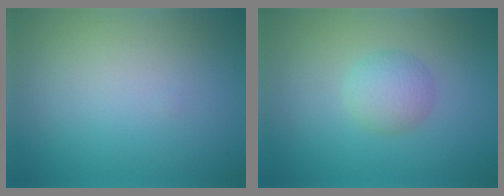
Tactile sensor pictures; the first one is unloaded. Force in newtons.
{"total": 2.4, "press": 2.4, "slide": 0.1}